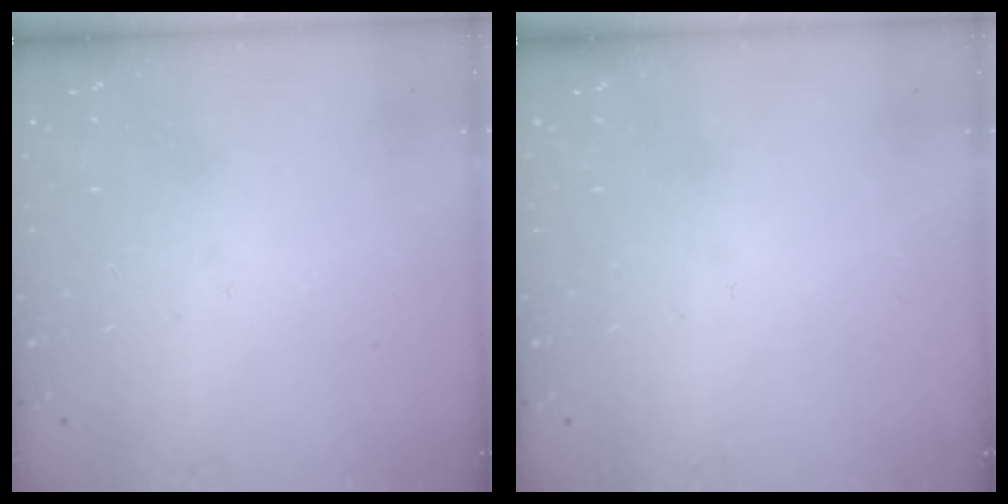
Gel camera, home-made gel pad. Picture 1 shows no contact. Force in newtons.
{"total": 0.0}